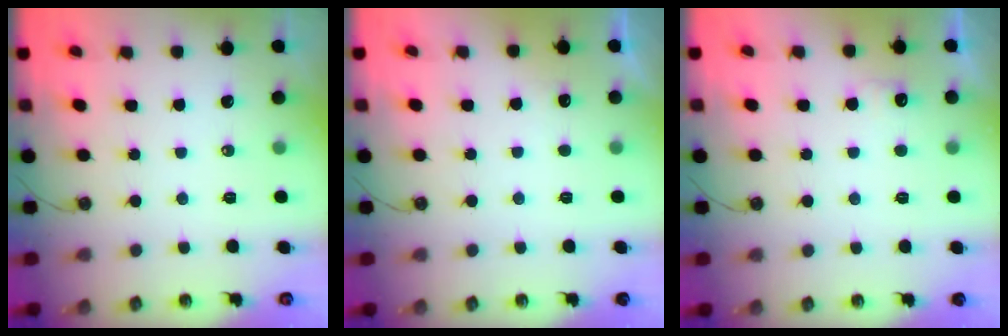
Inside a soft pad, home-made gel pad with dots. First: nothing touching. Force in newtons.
{"total": 2.6, "press": 2.4, "slide": 1.0}
{"total": 4.6, "press": 4.4, "slide": 1.3}